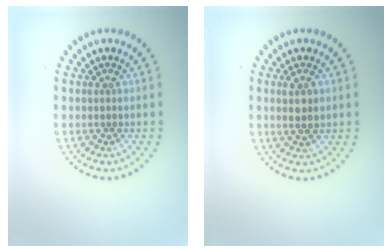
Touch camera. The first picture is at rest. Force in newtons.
{"total": 2.0, "press": 1.9, "slide": 0.6}